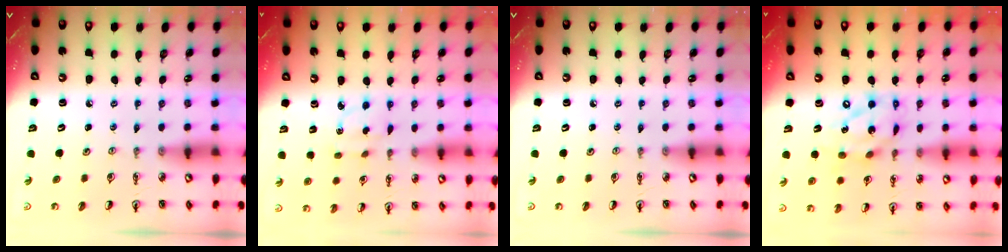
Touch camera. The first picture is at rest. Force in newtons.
{"total": 3.2, "press": 3.1, "slide": 0.7}
{"total": 0.0}
{"total": 13.8, "press": 13.8, "slide": 1.2}